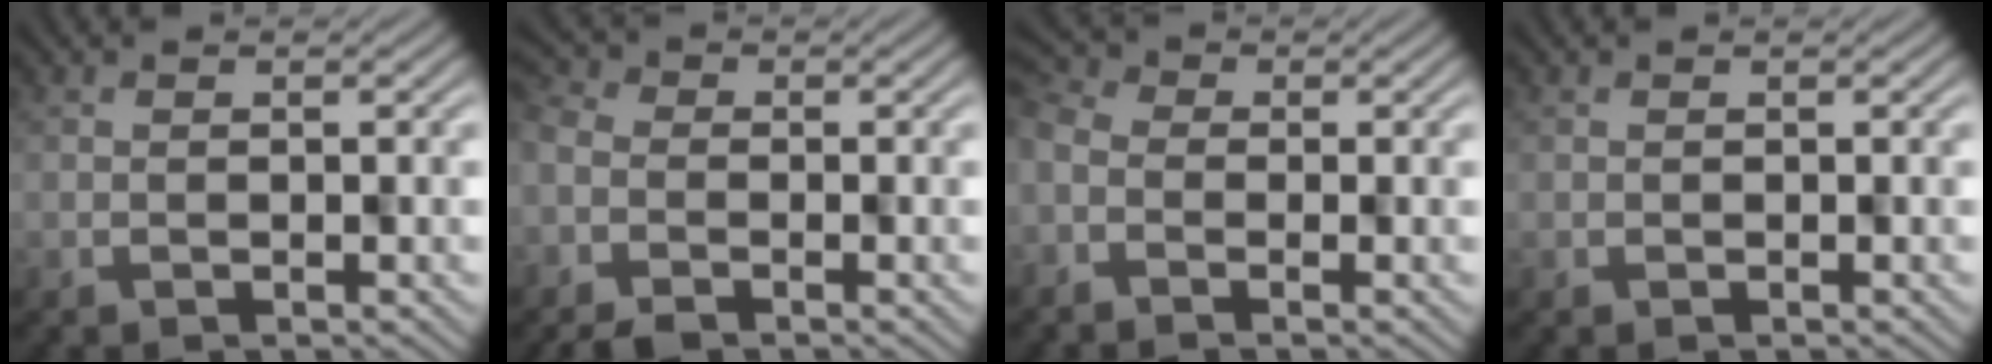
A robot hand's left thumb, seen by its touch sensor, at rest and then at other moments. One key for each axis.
{"total": 5.5, "fx": -3.5, "fy": 3.3, "fz": 2.7, "tx": -0.072, "ty": -0.015, "tz": -0.072}
{"total": 3.9, "fx": -2.1, "fy": 2.6, "fz": 1.9, "tx": -0.049, "ty": -0.011, "tz": -0.047}
{"total": 0.6, "fx": 0.2, "fy": 0.4, "fz": -0.4, "tx": 0.011, "ty": -0.002, "tz": 0.006}